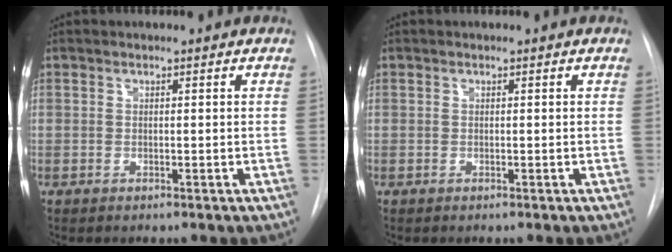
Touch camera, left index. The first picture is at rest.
{"total": 0.0}